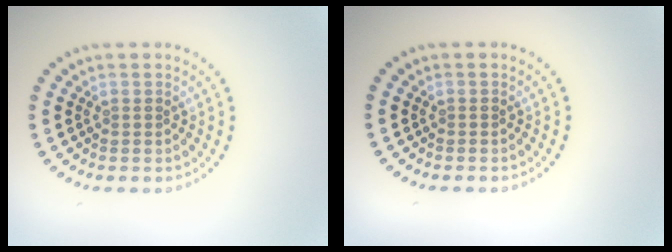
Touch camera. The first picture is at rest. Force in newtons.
{"total": 0.0}